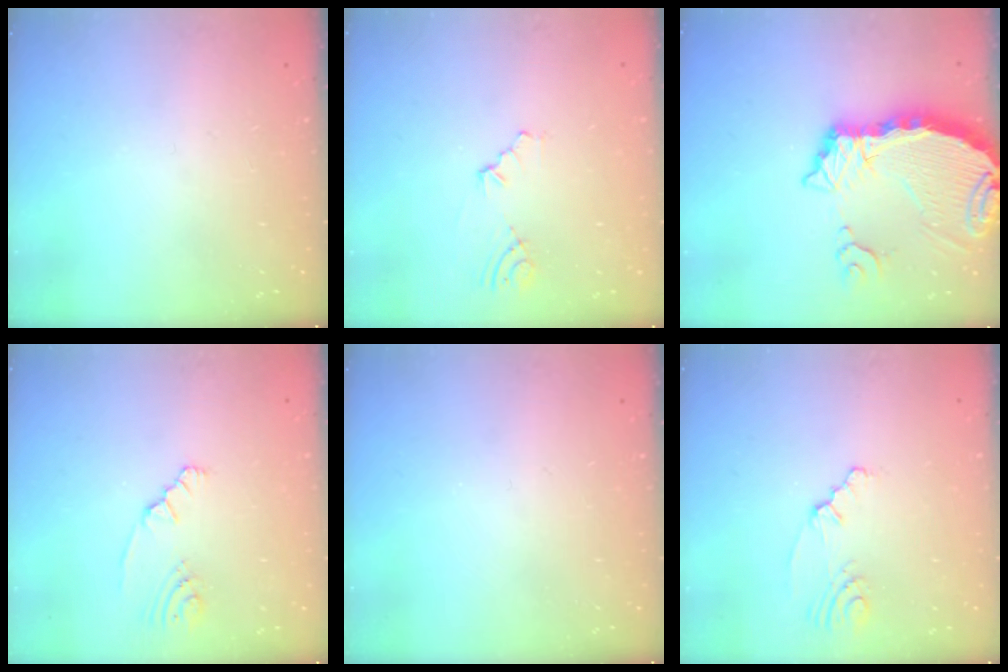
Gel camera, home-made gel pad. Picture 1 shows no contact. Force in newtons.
{"total": 3.4, "press": 2.8, "slide": 2.0}
{"total": 11.0, "press": 10.9, "slide": 1.2}
{"total": 2.5, "press": 2.2, "slide": 1.1}
{"total": 0.0}
{"total": 2.3, "press": 2.0, "slide": 1.2}